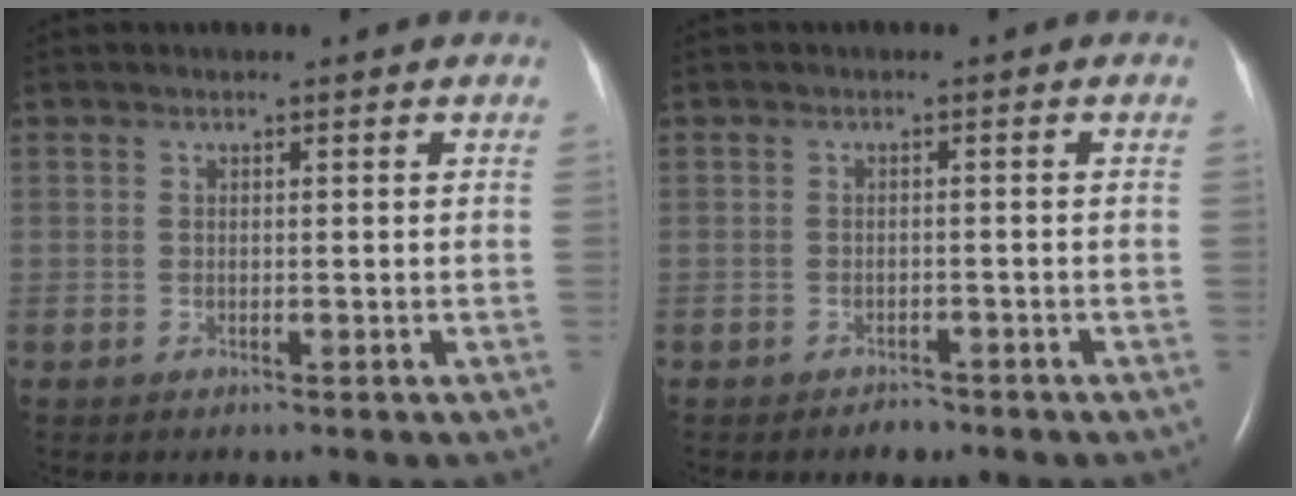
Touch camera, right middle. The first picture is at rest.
{"total": 1.6, "force": [-1.3, 0.8, 0.4], "torque": [-0.012, 0.000, -0.018]}